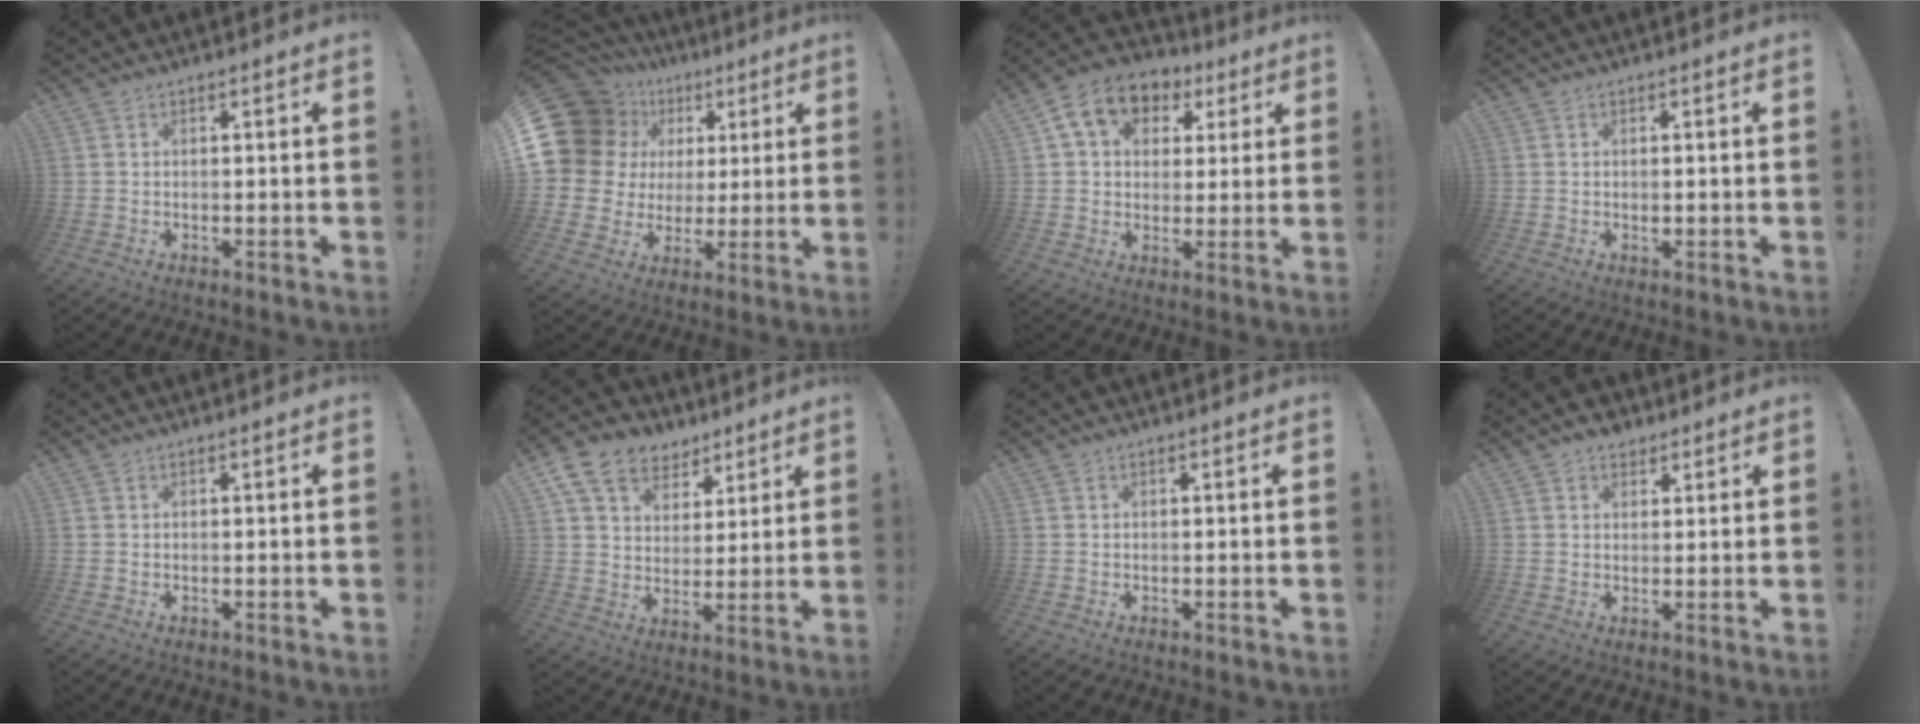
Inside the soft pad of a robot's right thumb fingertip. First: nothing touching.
{"total": 15.9, "force": [5.2, 13.5, 6.7], "torque": [-0.116, -0.030, 0.123]}
{"total": 12.8, "force": [5.5, 9.5, 6.6], "torque": [-0.102, -0.015, 0.106]}
{"total": 0.6, "force": [0.0, 0.4, 0.4], "torque": [-0.004, -0.001, 0.000]}
{"total": 0.0}
{"total": 13.1, "force": [7.8, 9.4, 4.9], "torque": [-0.079, -0.040, 0.154]}
{"total": 0.0}
{"total": 3.8, "force": [2.6, 2.7, 0.7], "torque": [0.003, -0.015, 0.045]}